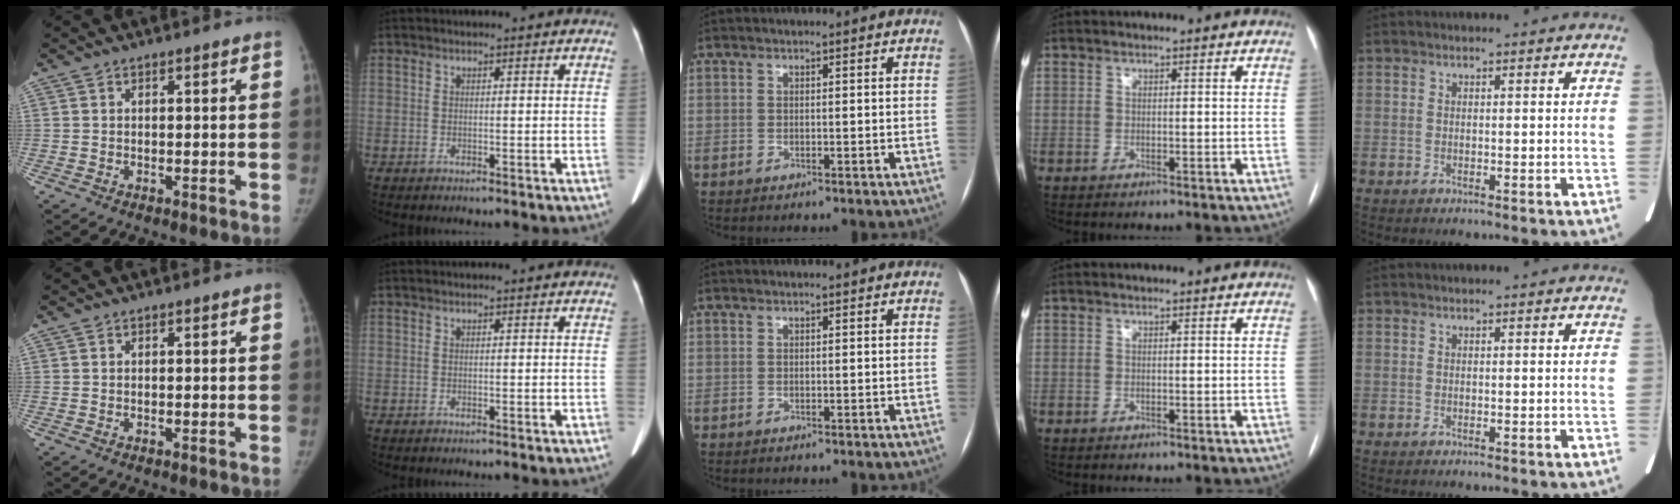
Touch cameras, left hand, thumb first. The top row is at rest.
{}